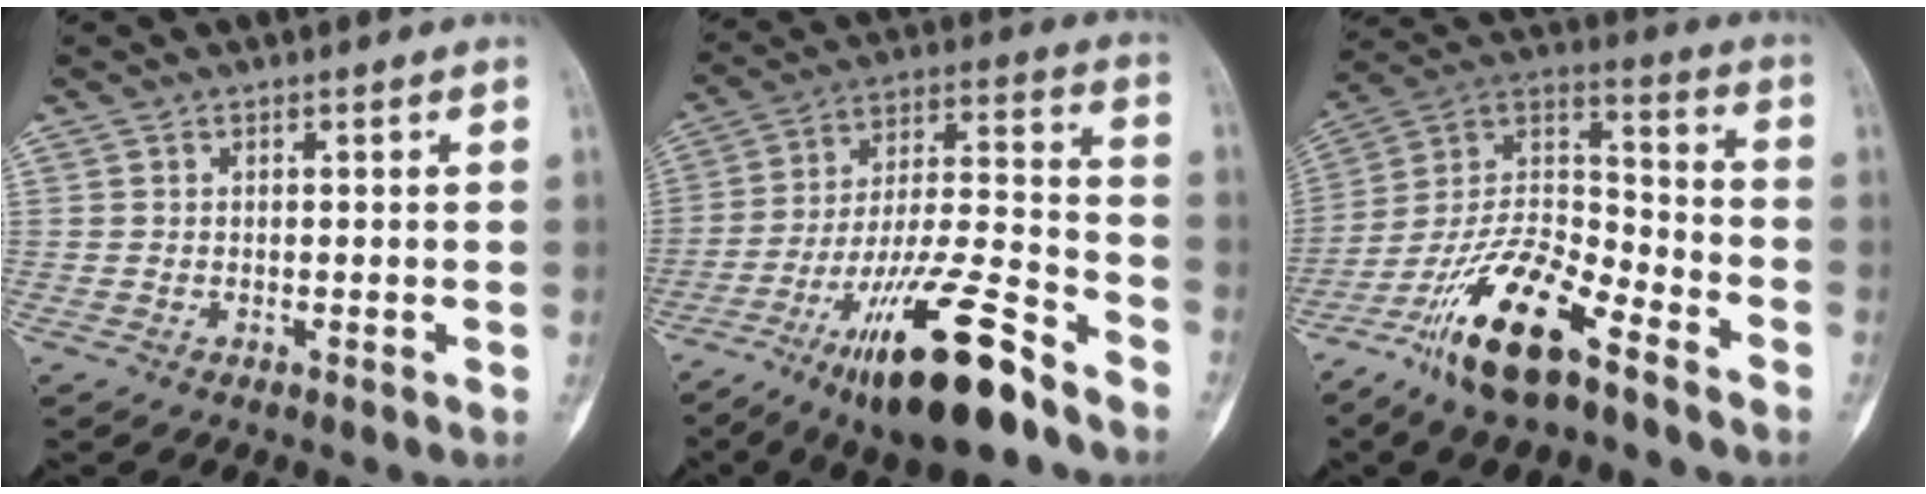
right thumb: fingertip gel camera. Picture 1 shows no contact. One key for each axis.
{"total": 21.9, "fx": -14.0, "fy": 5.1, "fz": 16.0, "tx": -0.281, "ty": 0.078, "tz": -0.237}
{"total": 18.9, "fx": -12.2, "fy": 6.5, "fz": 12.9, "tx": -0.228, "ty": 0.082, "tz": -0.225}